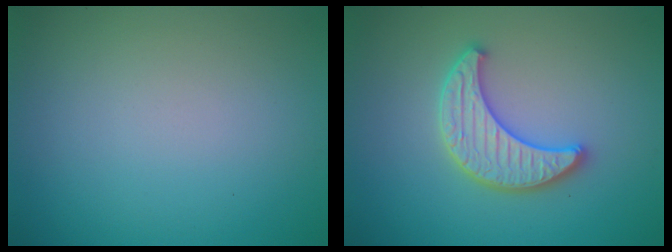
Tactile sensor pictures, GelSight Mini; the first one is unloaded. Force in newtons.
{"total": 3.8, "press": 3.7, "slide": 0.9}